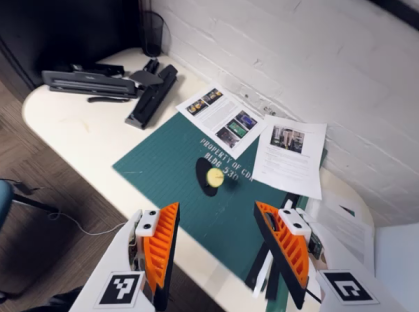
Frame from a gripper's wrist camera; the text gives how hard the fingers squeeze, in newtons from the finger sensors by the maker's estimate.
{"total": 0.0}